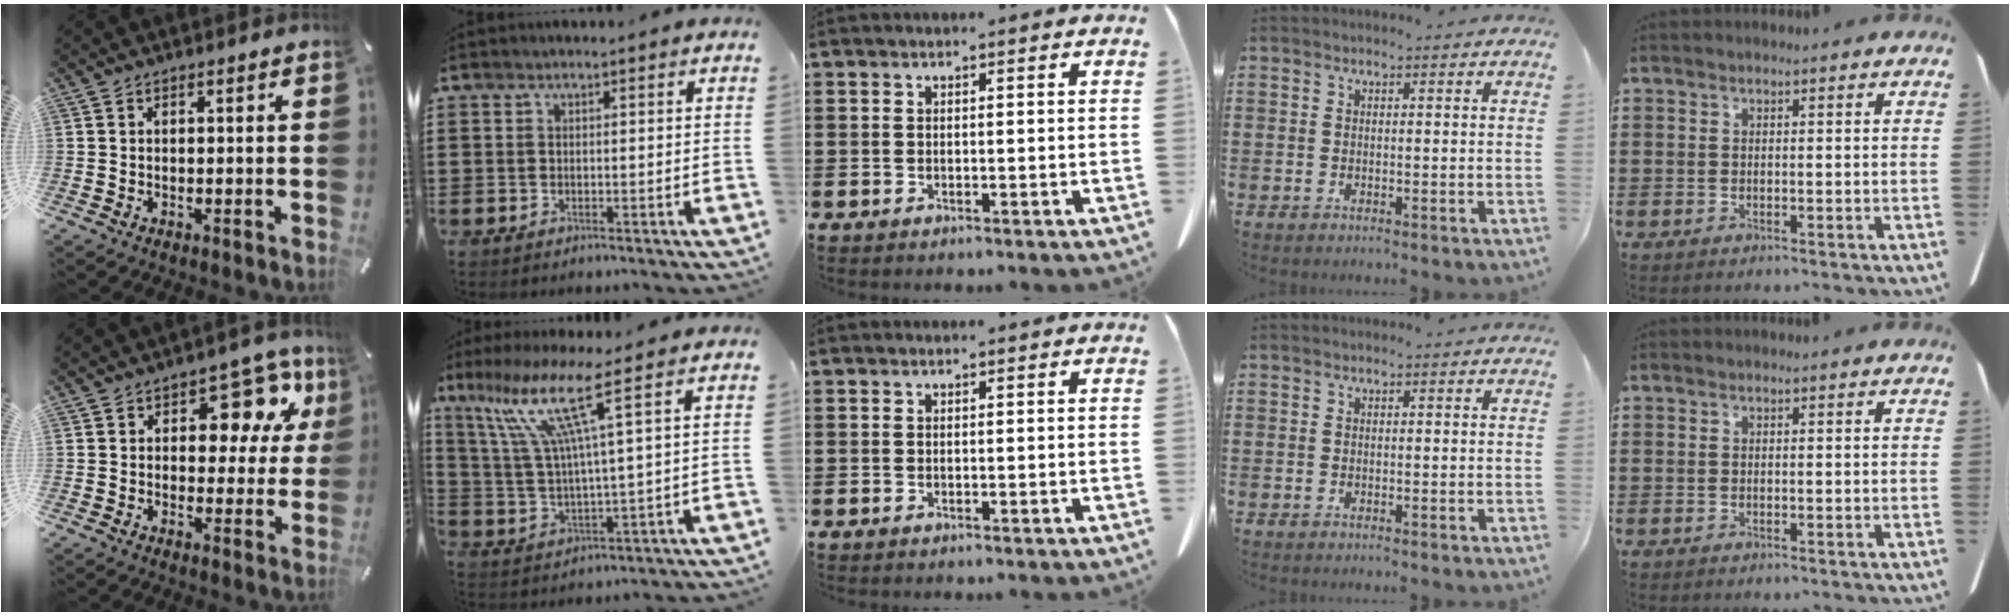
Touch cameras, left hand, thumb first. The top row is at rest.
{"thumb": {"total": 13.8, "force": [6.2, 8.3, 9.1], "torque": [-0.113, -0.034, 0.105]}, "index": {"total": 11.4, "force": [6.4, 0.1, 9.5], "torque": [-0.216, -0.026, 0.099]}}